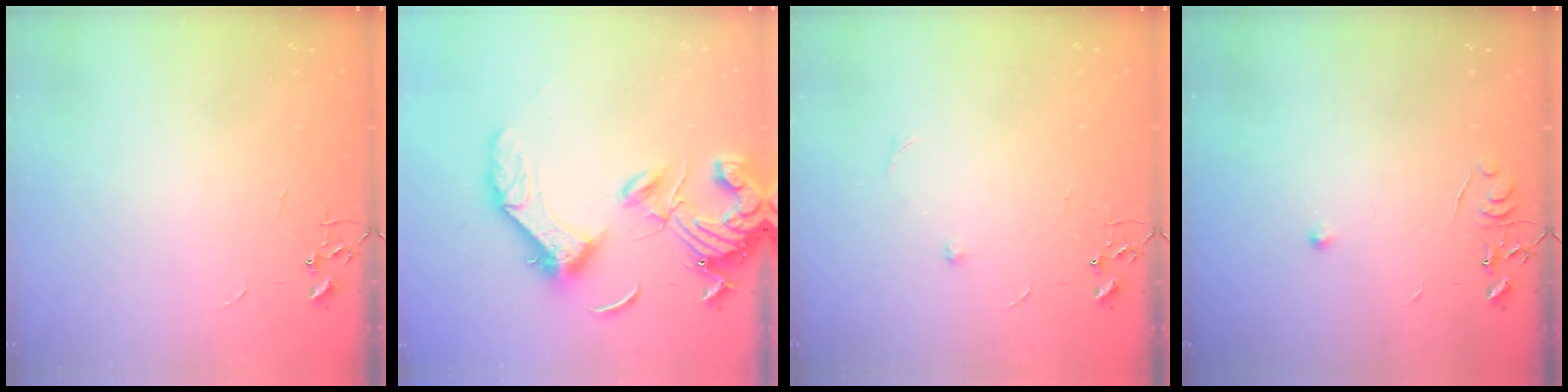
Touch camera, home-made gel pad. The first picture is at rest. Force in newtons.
{"total": 20.0, "press": 19.9, "slide": 2.7}
{"total": 4.1, "press": 3.9, "slide": 1.2}
{"total": 5.8, "press": 5.8, "slide": 0.8}